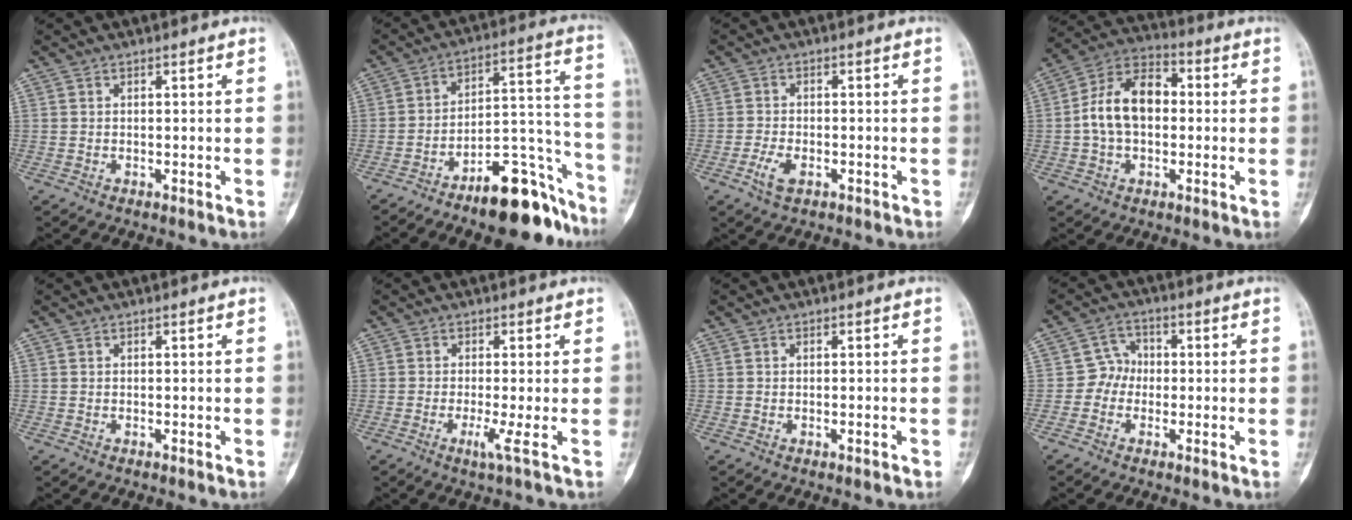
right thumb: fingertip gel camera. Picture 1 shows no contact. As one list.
[{"total": 17.5, "force": [-12.5, 6.3, 10.5], "torque": [-0.101, 0.123, -0.189]}, {"total": 3.7, "force": [-1.8, 1.9, 2.5], "torque": [-0.058, 0.007, -0.031]}, {"total": 12.4, "force": [0.2, 8.2, 9.4], "torque": [-0.161, 0.035, -0.005]}, {"total": 0.0}, {"total": 2.4, "force": [-0.9, -0.6, 2.2], "torque": [-0.057, -0.009, -0.021]}, {"total": 0.7, "force": [-0.3, 0.2, 0.6], "torque": [-0.010, 0.000, 0.000]}, {"total": 4.0, "force": [-0.8, 3.6, 1.6], "torque": [0.002, 0.015, -0.028]}]